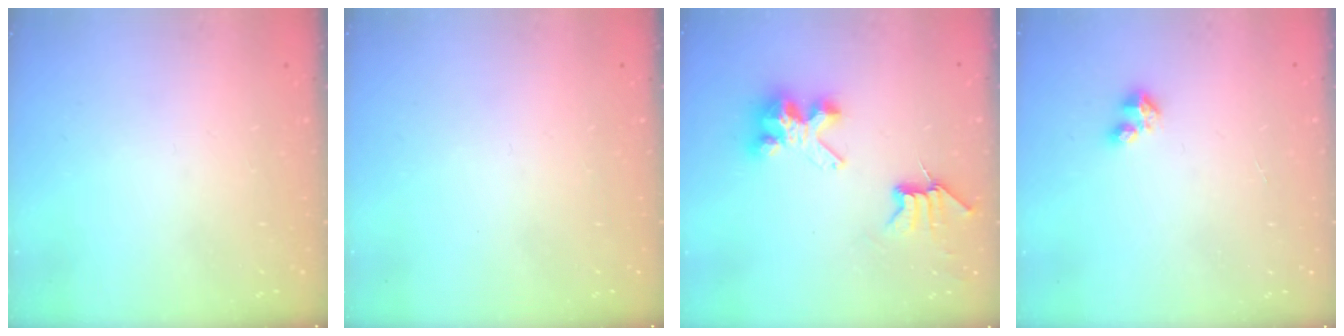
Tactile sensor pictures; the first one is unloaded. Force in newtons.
{"total": 0.0}
{"total": 7.7, "press": 7.7, "slide": 0.2}
{"total": 2.4, "press": 2.4, "slide": 0.3}